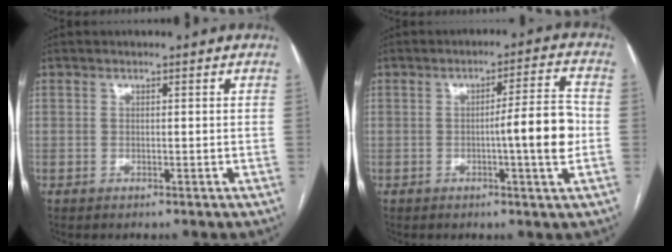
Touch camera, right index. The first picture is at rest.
{"total": 8.0, "force": [-1.3, -0.1, 7.9], "torque": [-0.106, 0.007, -0.019]}